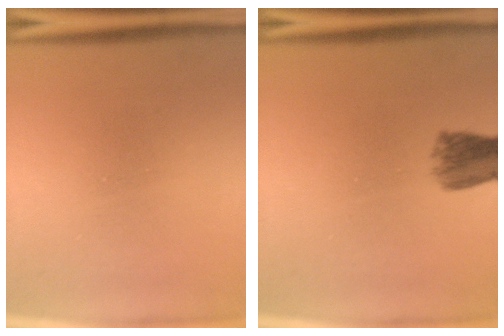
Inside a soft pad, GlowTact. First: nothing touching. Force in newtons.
{"total": 4.6}